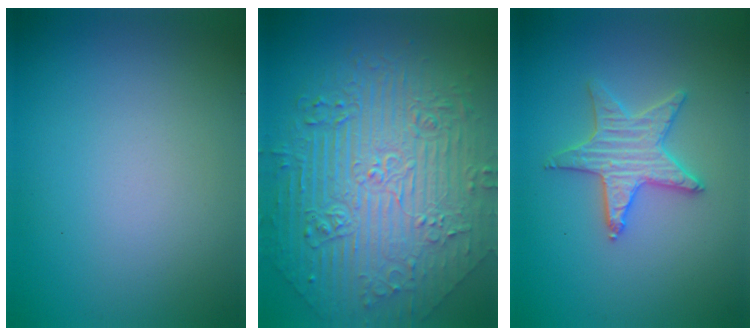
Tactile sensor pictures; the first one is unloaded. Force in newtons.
{"total": 10.8, "press": 7.5, "slide": 7.8}
{"total": 3.2, "press": 3.1, "slide": 0.7}